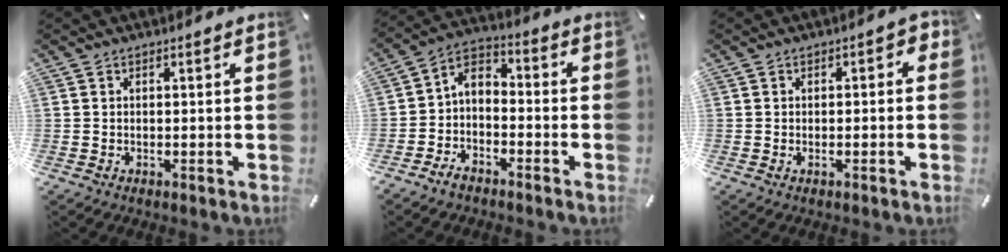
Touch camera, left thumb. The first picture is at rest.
{"total": 4.9, "force": [-2.7, 3.5, 2.2], "torque": [-0.049, 0.010, -0.060]}
{"total": 2.0, "force": [-0.5, 1.0, 1.7], "torque": [-0.015, -0.001, -0.014]}